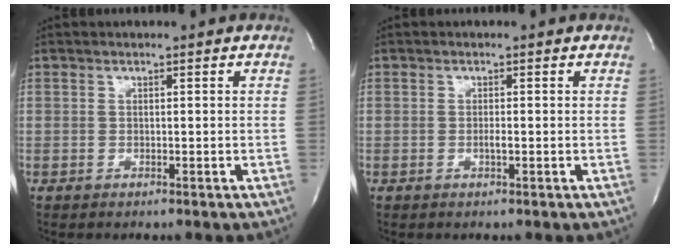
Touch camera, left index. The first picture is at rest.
{"total": 0.9, "force": [-0.3, 0.1, 0.8], "torque": [-0.018, -0.001, -0.005]}